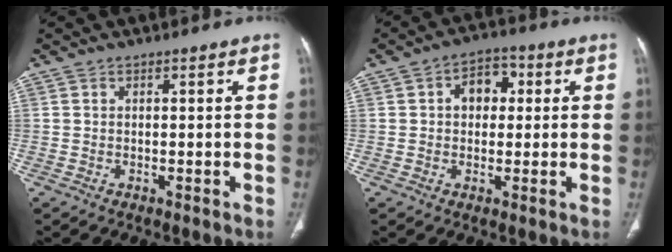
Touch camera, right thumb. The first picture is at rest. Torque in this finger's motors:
{"motor_torque": [-0.04, 1.33, 0.71, 0.35, 0.03]}